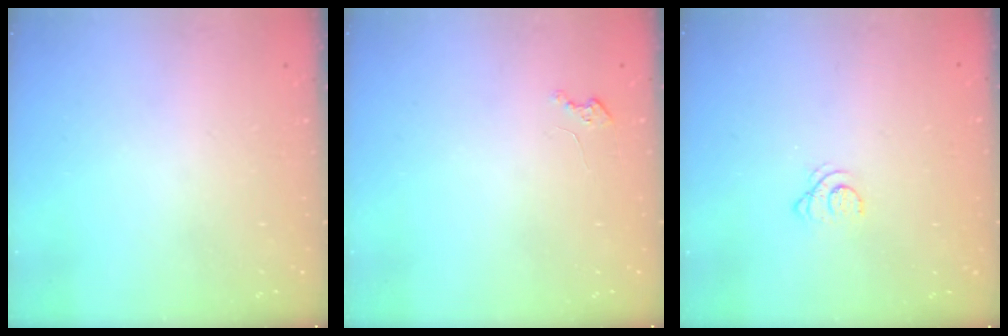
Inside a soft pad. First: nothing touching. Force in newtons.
{"total": 1.9, "press": 1.9, "slide": 0.3}
{"total": 2.1, "press": 2.1, "slide": 0.2}